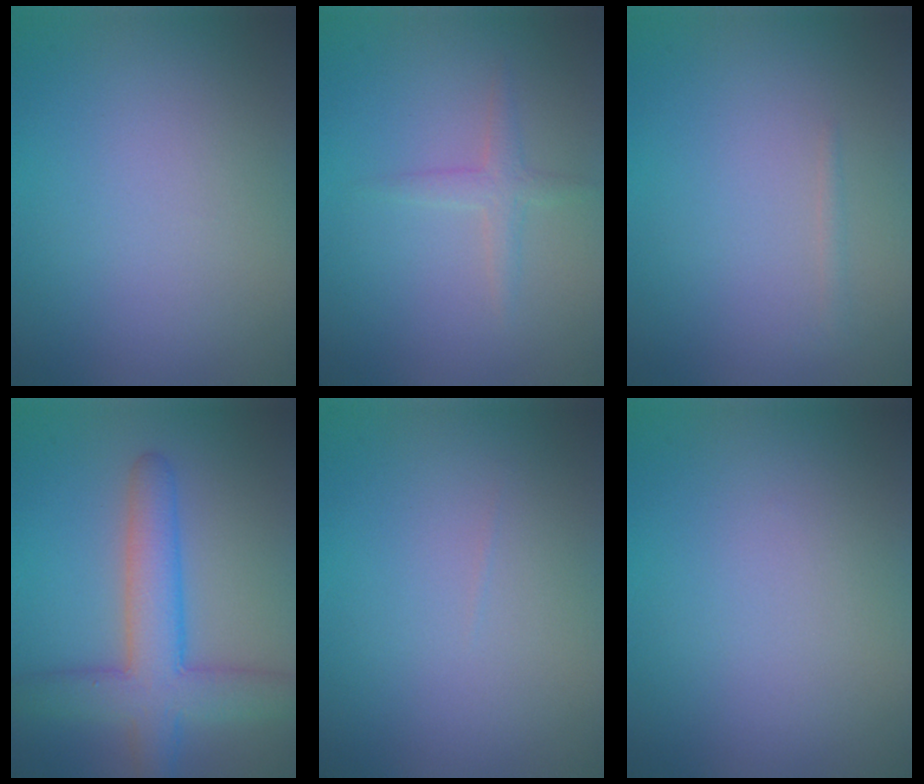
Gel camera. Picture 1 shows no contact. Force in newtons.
{"total": 1.6, "press": 1.6, "slide": 0.1}
{"total": 0.6, "press": 0.6, "slide": 0.0}
{"total": 6.4, "press": 6.4, "slide": 0.3}
{"total": 0.0}
{"total": 0.0}